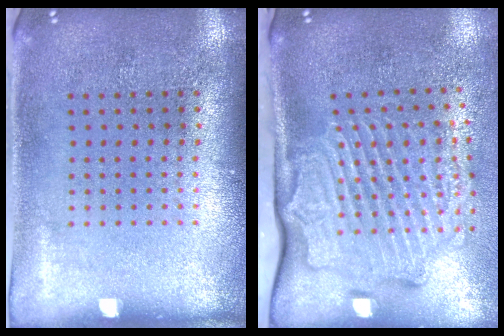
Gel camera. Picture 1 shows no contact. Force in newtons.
{"total": 3.1, "press": 2.3, "slide": 2.1}